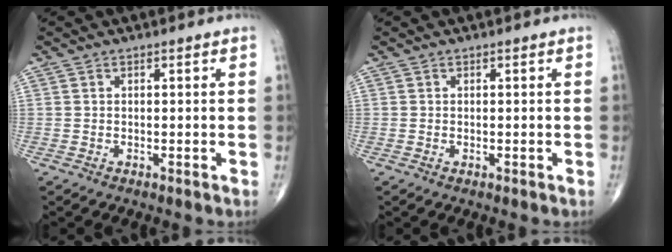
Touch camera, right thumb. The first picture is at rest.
{"total": 0.0}